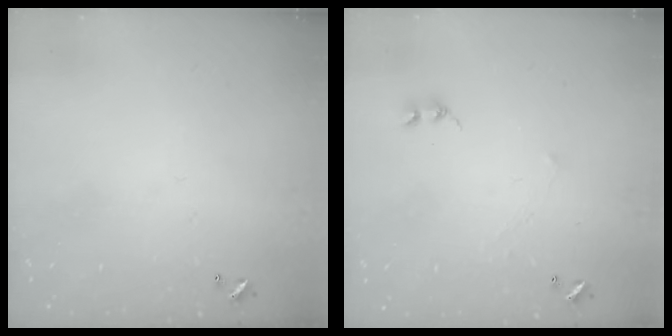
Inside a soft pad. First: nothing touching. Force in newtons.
{"total": 1.7, "press": 1.6, "slide": 0.4}